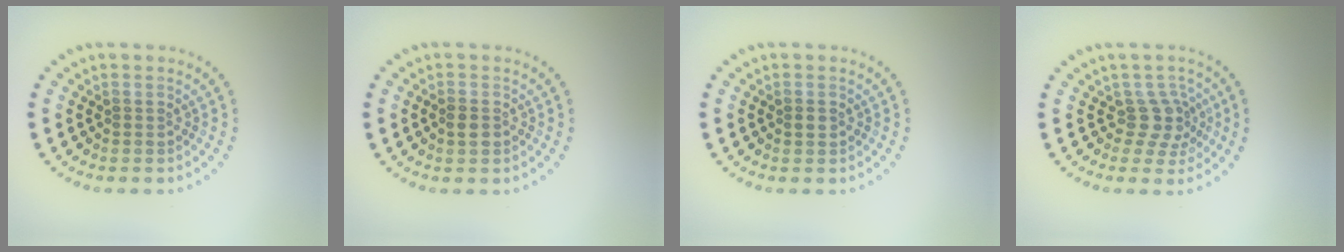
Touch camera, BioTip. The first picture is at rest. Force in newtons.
{"total": 1.4, "press": 1.3, "slide": 0.3}
{"total": 1.0, "press": 1.0, "slide": 0.1}
{"total": 2.5, "press": 1.9, "slide": 1.7}